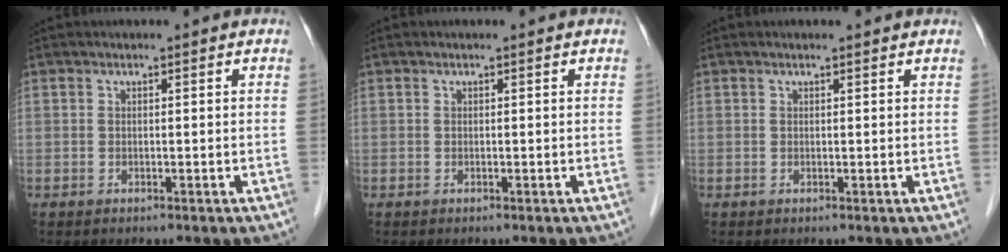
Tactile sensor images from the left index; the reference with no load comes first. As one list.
[{"total": 0.0}, {"total": 1.4, "force": [1.3, 0.1, 0.5], "torque": [-0.014, 0.010, 0.016]}]